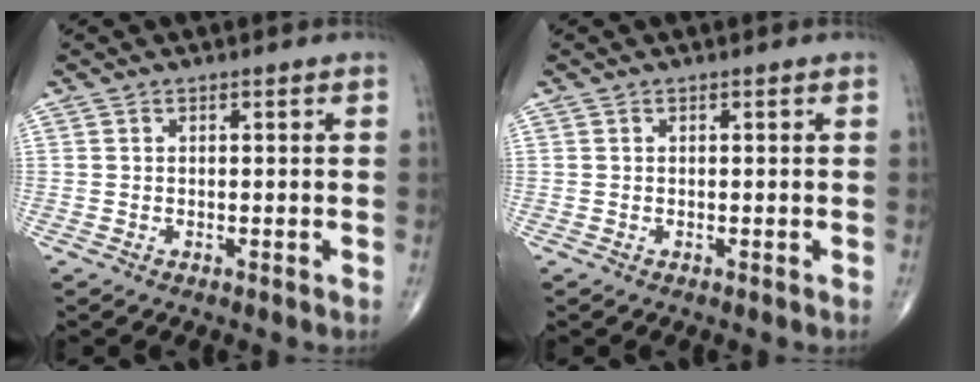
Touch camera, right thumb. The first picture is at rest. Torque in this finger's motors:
{"motor_torque": [0.02, 0.03, -0.01, 0.01, 0.00]}